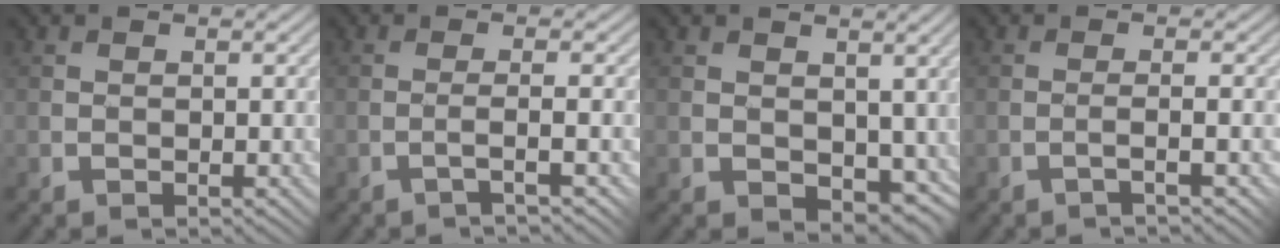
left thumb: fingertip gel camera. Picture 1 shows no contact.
{"total": 1.8, "force": [-0.7, -0.6, 1.6], "torque": [-0.023, 0.016, -0.032]}
{"total": 3.7, "force": [0.6, 2.7, 2.5], "torque": [-0.060, -0.013, 0.012]}
{"total": 1.5, "force": [-0.6, -0.5, 1.3], "torque": [-0.018, 0.015, -0.025]}